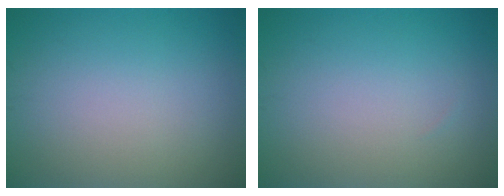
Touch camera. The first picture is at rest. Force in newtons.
{"total": 0.0}